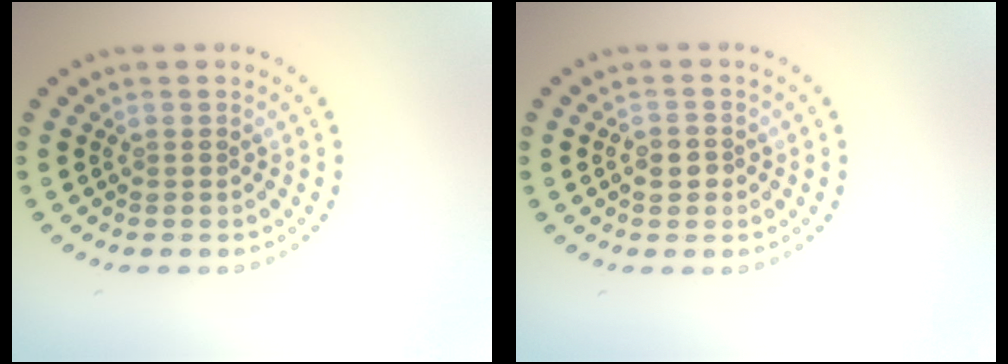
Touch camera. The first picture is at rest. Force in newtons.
{"total": 1.5, "press": 1.5, "slide": 0.1}